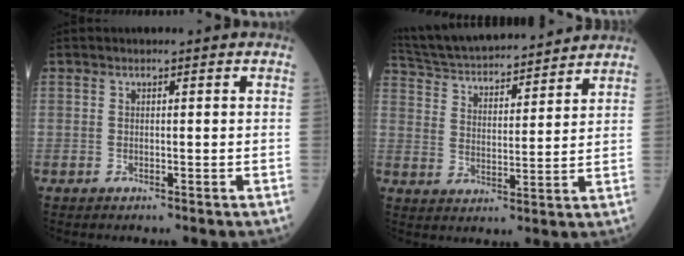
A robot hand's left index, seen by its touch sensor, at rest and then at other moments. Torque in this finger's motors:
{"motor_torque": [-0.51, -1.63, 0.53, 0.05]}